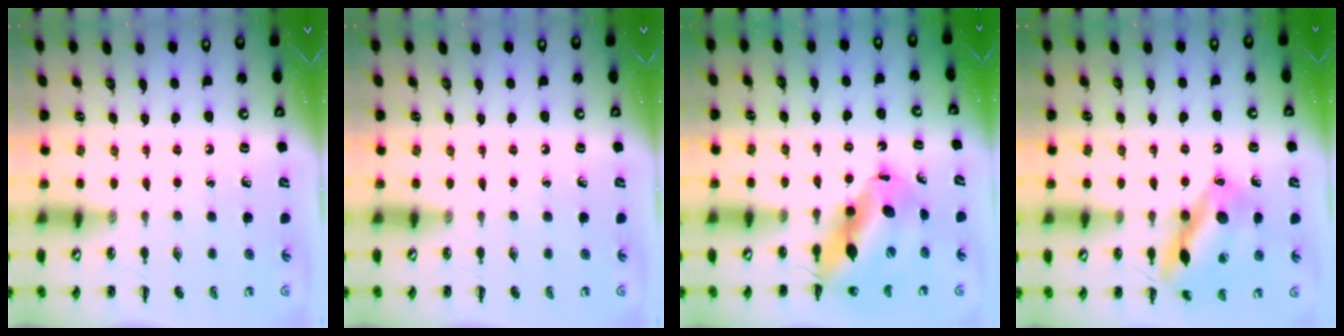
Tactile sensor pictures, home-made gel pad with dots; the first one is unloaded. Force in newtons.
{"total": 0.0}
{"total": 12.4, "press": 11.9, "slide": 3.4}
{"total": 14.6, "press": 14.4, "slide": 2.0}